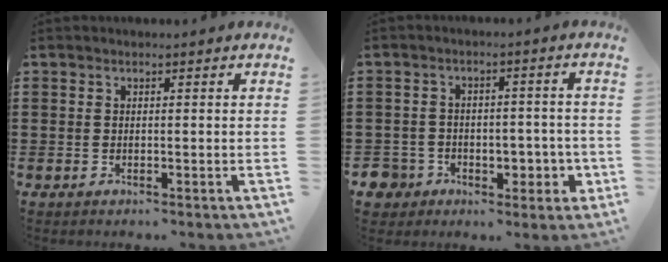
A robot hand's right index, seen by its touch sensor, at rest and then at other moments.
{"total": 5.9, "force": [-2.1, 5.0, 2.3], "torque": [-0.057, 0.009, -0.035]}